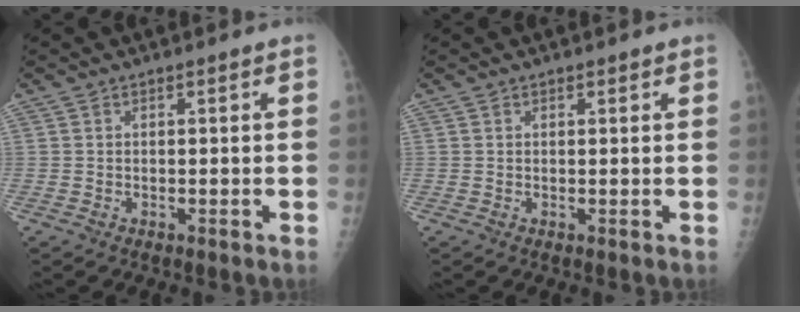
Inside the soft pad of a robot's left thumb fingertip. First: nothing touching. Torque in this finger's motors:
{"motor_torque": [-0.02, 0.12, 0.01, 0.07, -0.01]}